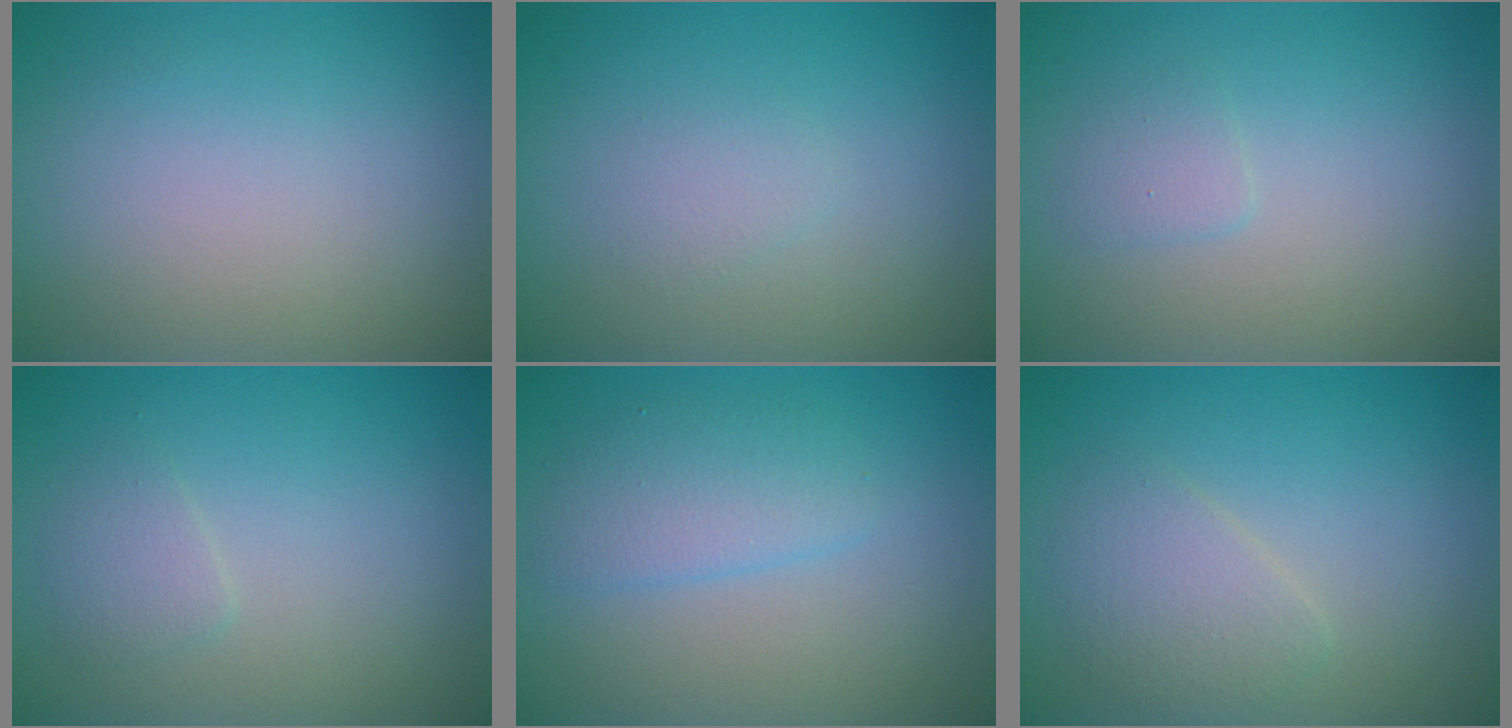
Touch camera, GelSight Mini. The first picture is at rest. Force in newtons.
{"total": 1.1, "press": 1.1, "slide": 0.1}
{"total": 1.1, "press": 1.1, "slide": 0.1}
{"total": 1.3, "press": 1.3, "slide": 0.1}
{"total": 2.8, "press": 2.8, "slide": 0.1}
{"total": 2.5, "press": 2.5, "slide": 0.1}